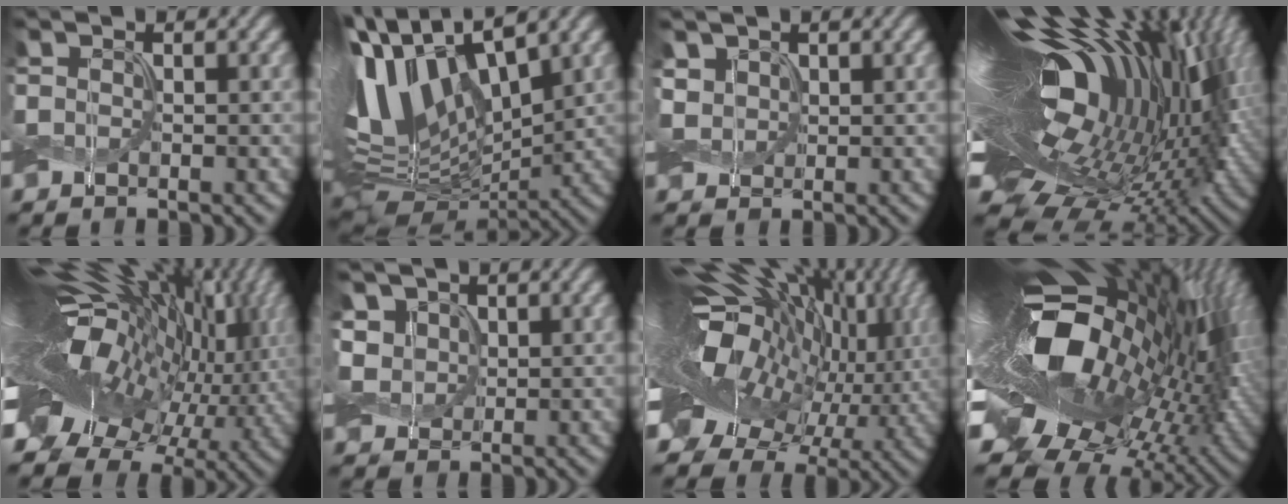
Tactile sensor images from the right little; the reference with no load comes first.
{"total": 12.8, "force": [3.9, 6.6, 10.3], "torque": [-0.228, 0.015, 0.064]}
{"total": 2.2, "force": [0.9, 1.7, 1.0], "torque": [-0.028, 0.004, 0.012]}
{"total": 21.4, "force": [2.6, 9.7, 18.9], "torque": [-0.305, -0.008, 0.019]}
{"total": 19.6, "force": [0.8, 10.4, 16.5], "torque": [-0.283, -0.008, 0.012]}
{"total": 3.1, "force": [0.8, 2.6, 1.4], "torque": [-0.037, 0.006, 0.005]}
{"total": 18.1, "force": [2.9, 11.1, 14.0], "torque": [-0.224, 0.006, 0.060]}
{"total": 22.0, "force": [0.6, 12.3, 18.2], "torque": [-0.301, -0.015, -0.016]}